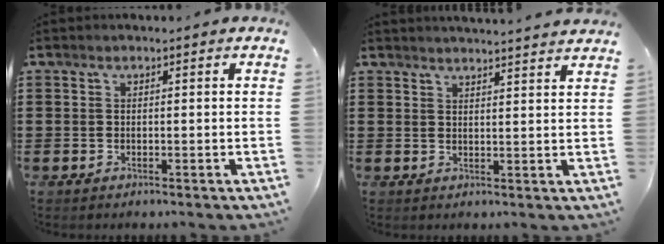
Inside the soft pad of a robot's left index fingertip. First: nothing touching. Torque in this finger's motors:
{"motor_torque": [1.06, 1.07, 0.11, 0.05]}